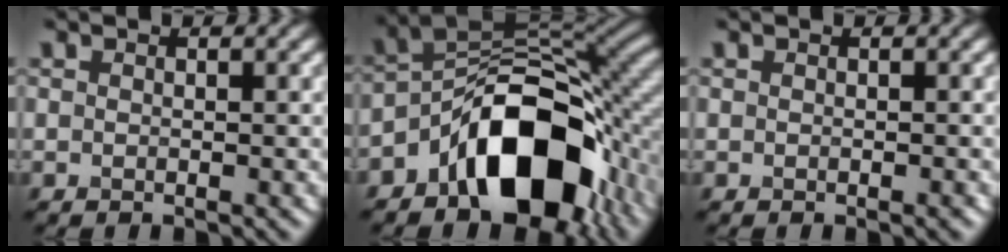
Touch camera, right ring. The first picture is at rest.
{"total": 12.4, "force": [-5.6, 6.8, 8.6], "torque": [-0.119, 0.004, -0.104]}
{"total": 0.0}